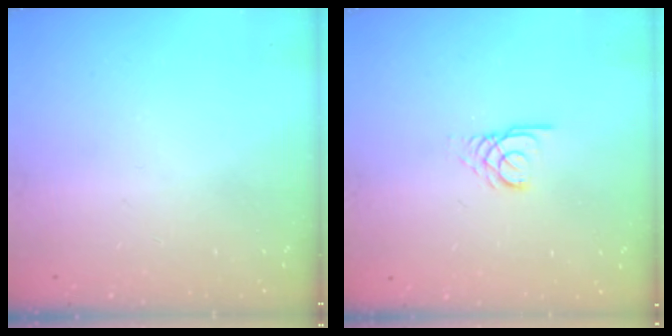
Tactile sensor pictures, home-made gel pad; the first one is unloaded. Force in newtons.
{"total": 2.5, "press": 2.5, "slide": 0.2}